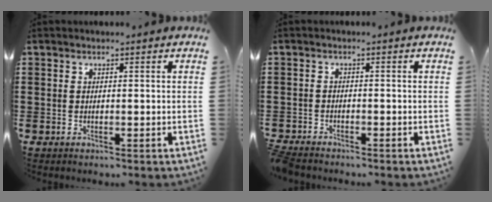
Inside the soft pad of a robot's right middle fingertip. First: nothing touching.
{"total": 1.9, "force": [-1.9, 0.2, 0.1], "torque": [-0.013, -0.003, -0.043]}